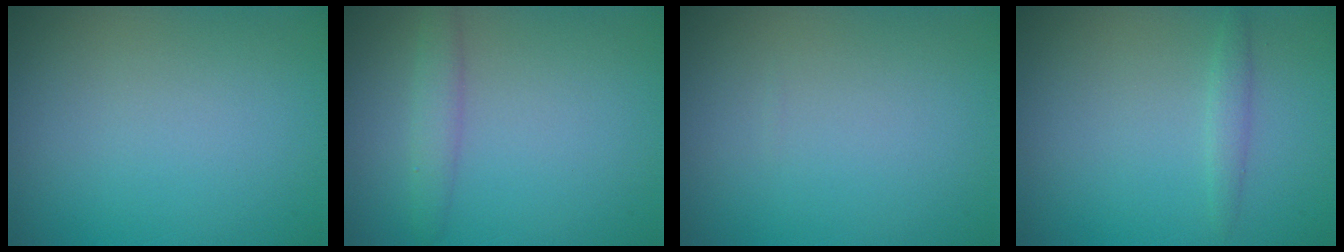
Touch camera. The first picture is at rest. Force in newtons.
{"total": 1.9, "press": 1.9, "slide": 0.1}
{"total": 0.0}
{"total": 1.1, "press": 1.1, "slide": 0.0}